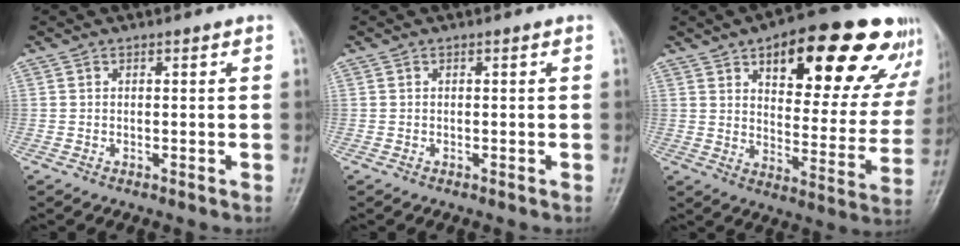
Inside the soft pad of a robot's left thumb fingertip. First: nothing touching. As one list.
[{"total": 0.0}, {"total": 26.7, "force": [15.2, 11.2, 18.9], "torque": [-0.201, -0.030, 0.211]}]